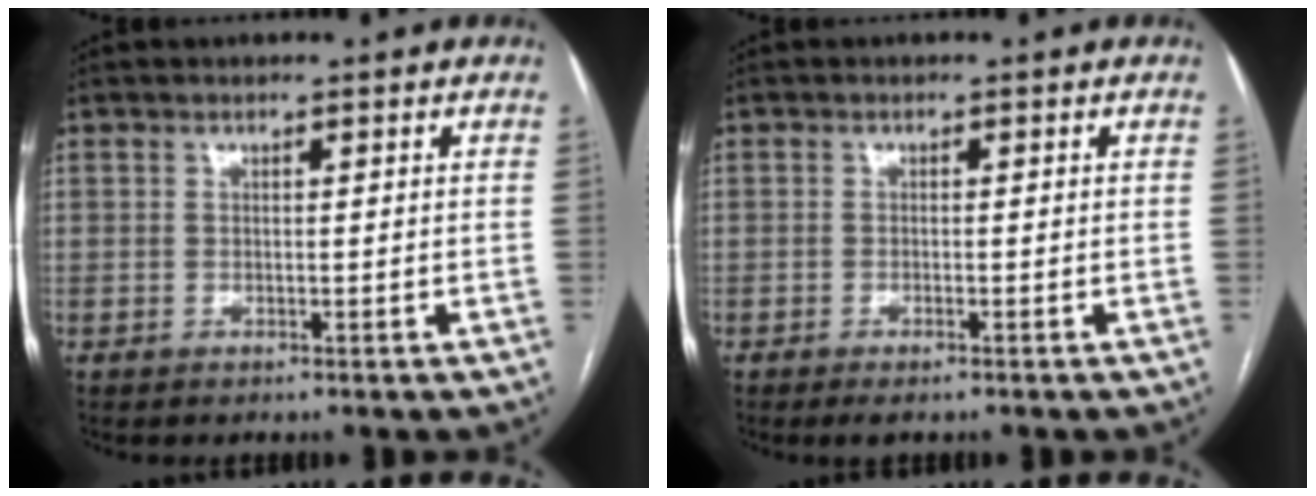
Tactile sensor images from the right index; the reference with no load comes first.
{"total": 1.9, "force": [-1.3, 0.3, 1.3], "torque": [-0.022, -0.004, -0.019]}